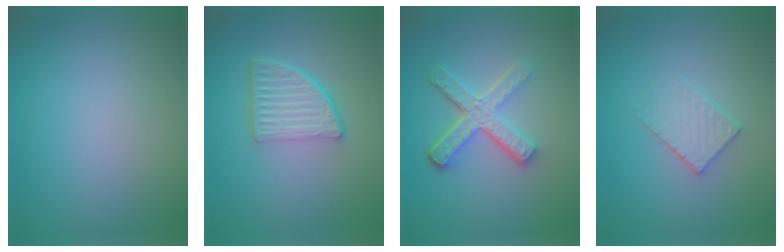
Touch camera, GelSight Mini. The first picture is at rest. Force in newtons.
{"total": 4.8, "press": 3.3, "slide": 3.4}
{"total": 5.1, "press": 3.6, "slide": 3.5}
{"total": 2.3, "press": 2.2, "slide": 0.3}